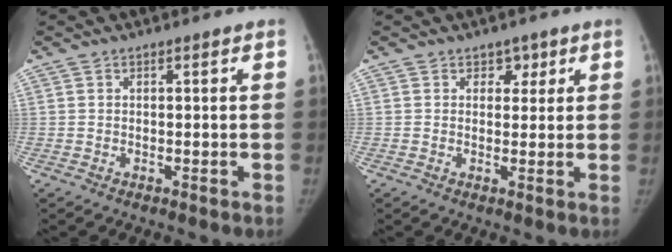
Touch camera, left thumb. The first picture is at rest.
{"total": 2.7, "force": [1.5, 2.1, 0.8], "torque": [0.016, -0.006, 0.016]}